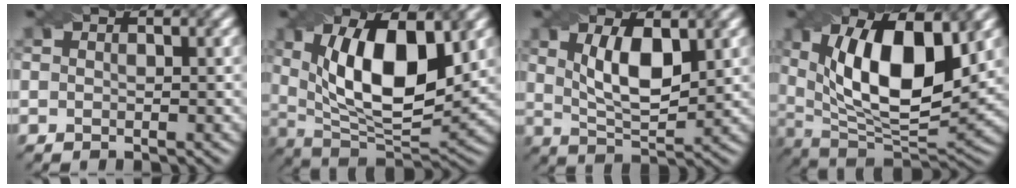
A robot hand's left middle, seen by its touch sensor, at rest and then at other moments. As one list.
[{"total": 12.2, "force": [2.8, 5.2, 10.7], "torque": [-0.167, -0.004, 0.044]}, {"total": 5.8, "force": [1.4, 2.4, 5.2], "torque": [-0.101, -0.004, 0.032]}, {"total": 13.2, "force": [3.4, 5.7, 11.5], "torque": [-0.179, -0.003, 0.053]}]